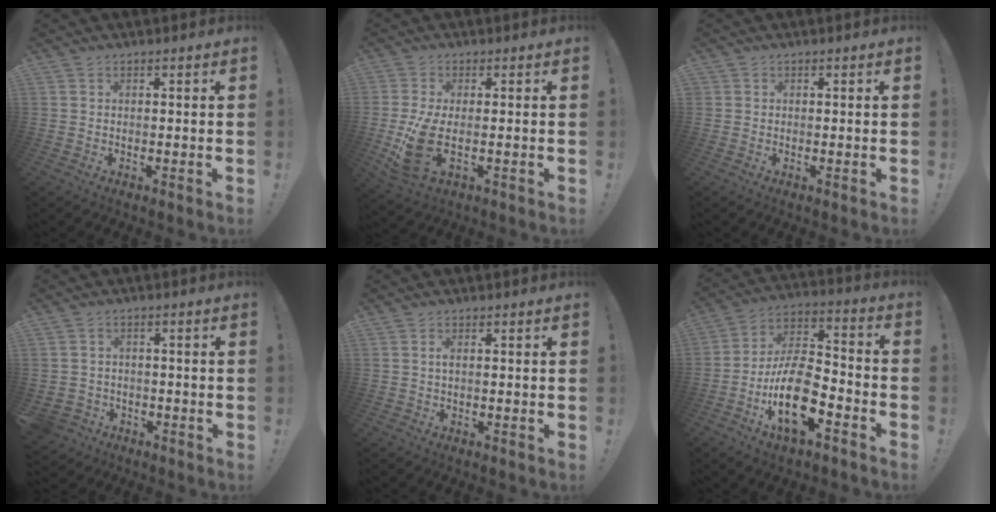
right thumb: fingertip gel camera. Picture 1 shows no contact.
{"total": 9.7, "force": [-1.3, 4.0, 8.7], "torque": [-0.185, -0.016, -0.020]}
{"total": 0.8, "force": [0.2, 0.7, 0.0], "torque": [-0.004, 0.002, 0.006]}
{"total": 3.3, "force": [-0.9, 3.2, 0.5], "torque": [-0.022, 0.009, -0.012]}
{"total": 1.0, "force": [0.1, 0.2, 1.0], "torque": [-0.025, 0.004, 0.002]}
{"total": 18.8, "force": [-8.1, 9.0, 14.4], "torque": [-0.270, 0.048, -0.132]}